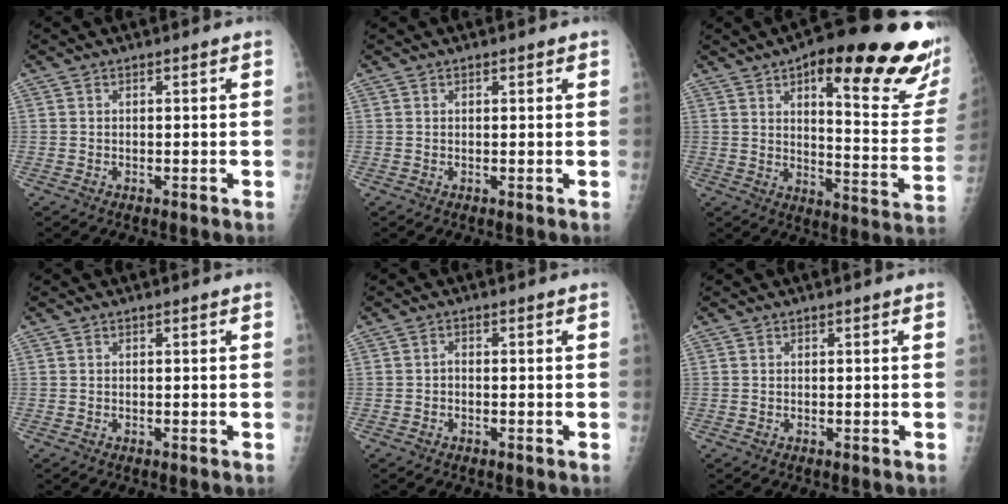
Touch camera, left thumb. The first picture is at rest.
{"total": 0.9, "force": [0.5, 0.4, 0.6], "torque": [-0.008, -0.001, 0.006]}
{"total": 27.2, "force": [15.4, 7.2, 21.2], "torque": [-0.241, -0.062, 0.210]}
{"total": 0.0}
{"total": 1.0, "force": [-0.4, 0.6, 0.6], "torque": [-0.006, 0.003, -0.011]}
{"total": 0.0}